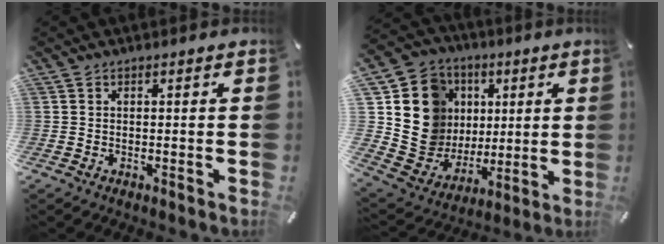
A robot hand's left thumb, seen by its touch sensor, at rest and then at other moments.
{"total": 15.8, "force": [3.3, 14.9, 3.7], "torque": [-0.058, -0.019, 0.084]}